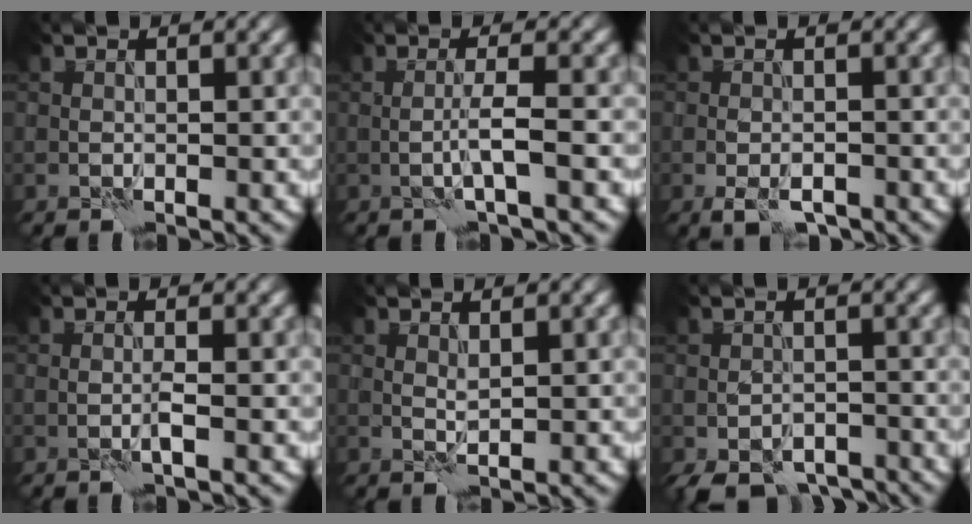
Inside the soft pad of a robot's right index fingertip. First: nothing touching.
{"total": 2.4, "force": [-0.8, 0.0, 2.3], "torque": [-0.044, 0.007, -0.021]}
{"total": 3.3, "force": [-2.0, 1.4, 2.2], "torque": [-0.039, -0.006, -0.033]}
{"total": 0.8, "force": [-0.2, -0.3, 0.7], "torque": [-0.014, 0.003, -0.007]}
{"total": 0.8, "force": [0.4, 0.2, 0.6], "torque": [-0.016, -0.001, 0.007]}
{"total": 6.8, "force": [-5.6, 2.9, 2.5], "torque": [-0.030, -0.014, -0.082]}